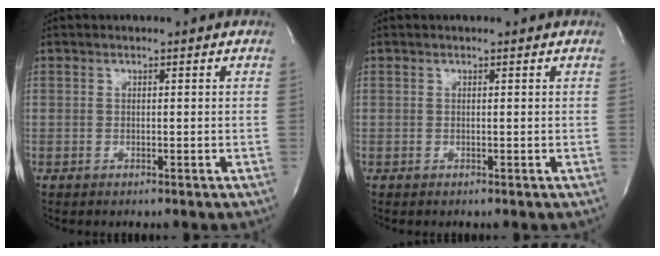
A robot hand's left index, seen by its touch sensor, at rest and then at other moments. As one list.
[{"total": 0.5, "force": [-0.5, -0.1, 0.0], "torque": [0.001, -0.001, -0.007]}]